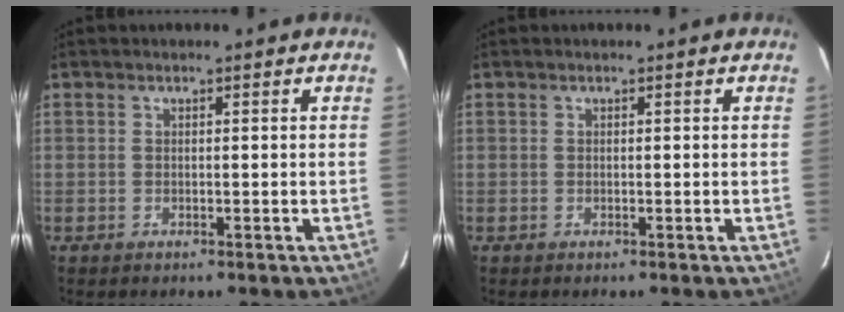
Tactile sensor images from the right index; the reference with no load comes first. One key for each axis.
{"total": 0.0}